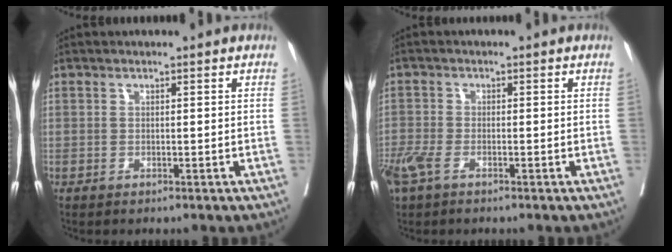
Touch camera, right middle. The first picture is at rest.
{"total": 4.9, "force": [-3.2, 2.0, 3.2], "torque": [-0.081, -0.008, -0.064]}